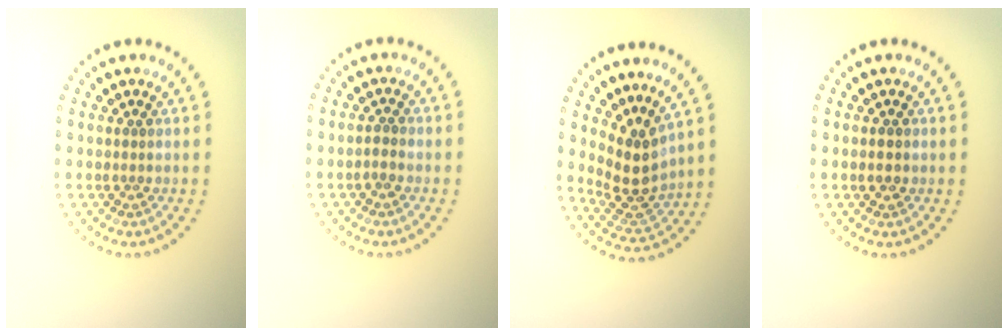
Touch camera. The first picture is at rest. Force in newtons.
{"total": 0.6, "press": 0.5, "slide": 0.3}
{"total": 3.7, "press": 2.9, "slide": 2.3}
{"total": 1.4, "press": 1.4, "slide": 0.1}